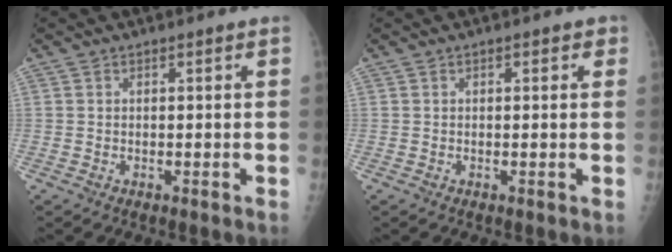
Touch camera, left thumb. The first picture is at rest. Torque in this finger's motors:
{"motor_torque": [-0.26, -0.06, -0.15, -0.16, 0.03]}